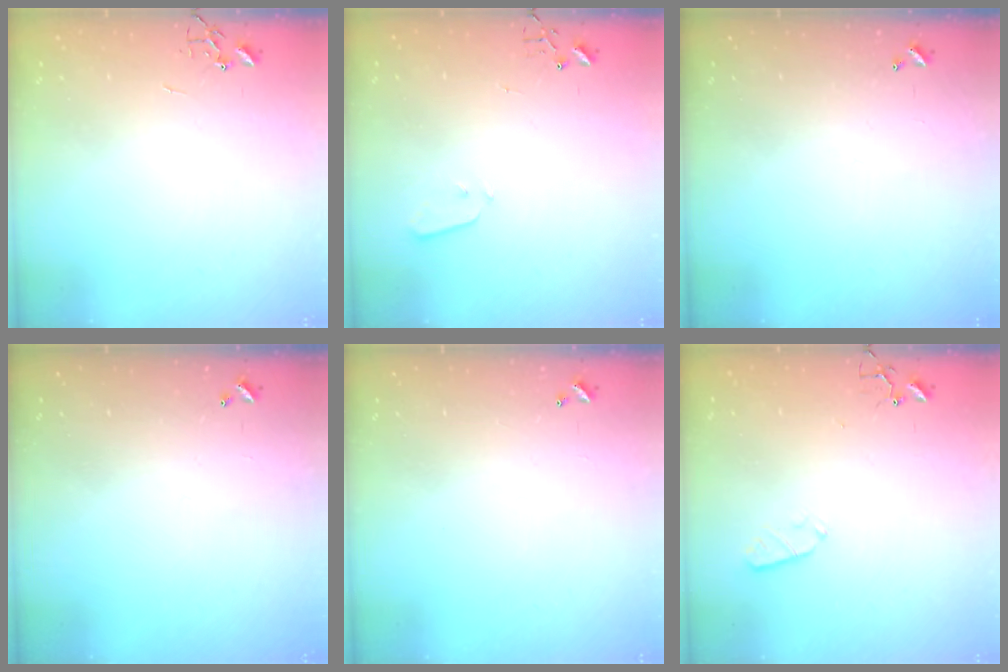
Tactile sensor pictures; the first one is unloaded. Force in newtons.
{"total": 2.1, "press": 2.1, "slide": 0.3}
{"total": 0.0}
{"total": 0.0}
{"total": 0.0}
{"total": 2.9, "press": 2.8, "slide": 0.5}